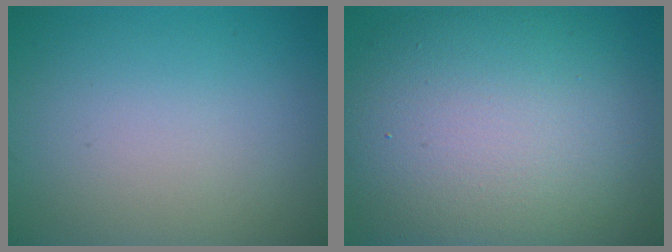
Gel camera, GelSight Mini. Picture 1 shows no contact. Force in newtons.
{"total": 13.9, "press": 13.9, "slide": 1.0}